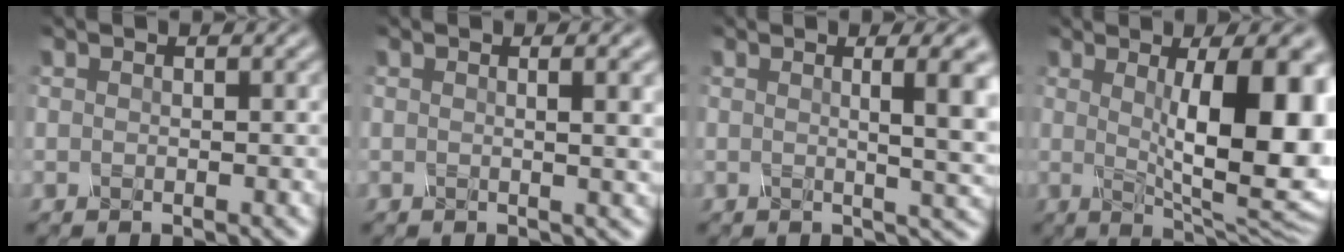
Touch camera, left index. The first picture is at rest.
{"total": 4.0, "force": [0.8, 1.4, 3.6], "torque": [-0.028, 0.009, 0.001]}
{"total": 6.2, "force": [1.1, 1.8, 5.9], "torque": [-0.052, 0.009, 0.012]}
{"total": 12.5, "force": [1.1, 3.4, 12.0], "torque": [-0.139, -0.006, 0.022]}